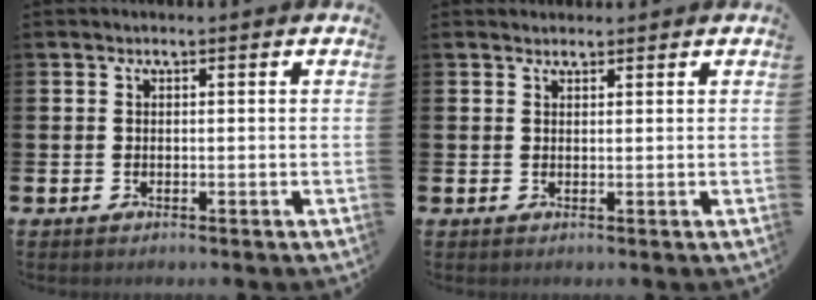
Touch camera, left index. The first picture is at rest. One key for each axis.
{"total": 1.2, "fx": 1.1, "fy": 0.4, "fz": 0.0, "tx": 0.013, "ty": -0.002, "tz": 0.019}